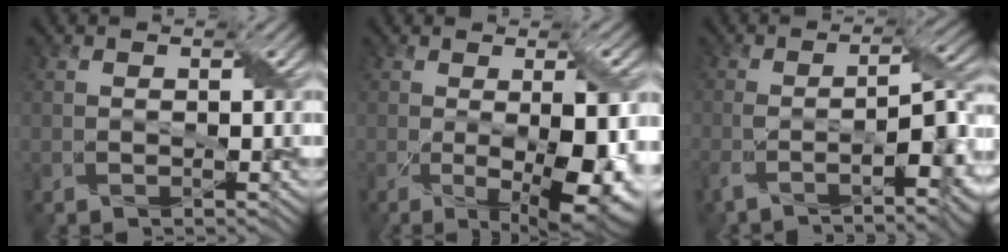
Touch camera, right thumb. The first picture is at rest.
{"total": 9.9, "force": [-1.4, 3.4, 9.2], "torque": [-0.139, -0.022, -0.006]}
{"total": 10.4, "force": [-5.1, 2.4, 8.7], "torque": [-0.140, -0.007, -0.090]}